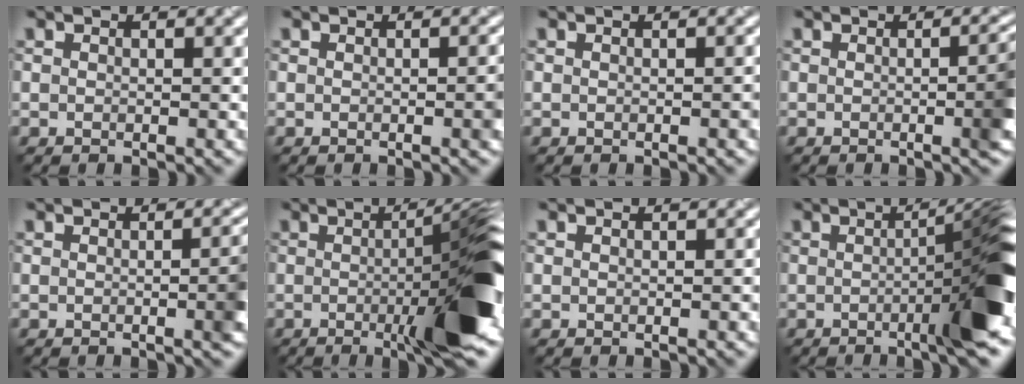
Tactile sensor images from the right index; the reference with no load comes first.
{"total": 1.8, "force": [-0.2, 0.4, 1.8], "torque": [-0.019, 0.005, -0.001]}
{"total": 0.9, "force": [-0.3, 0.1, 0.9], "torque": [-0.011, 0.004, -0.002]}
{"total": 3.7, "force": [-0.2, 1.0, 3.6], "torque": [-0.036, 0.008, -0.002]}
{"total": 3.2, "force": [-0.2, 0.8, 3.1], "torque": [-0.031, 0.008, -0.002]}
{"total": 10.7, "force": [-1.2, 1.8, 10.5], "torque": [-0.129, -0.001, -0.017]}
{"total": 0.6, "force": [-0.2, 0.1, 0.5], "torque": [-0.004, 0.001, -0.002]}
{"total": 8.7, "force": [-1.3, 1.3, 8.5], "torque": [-0.102, 0.007, -0.021]}